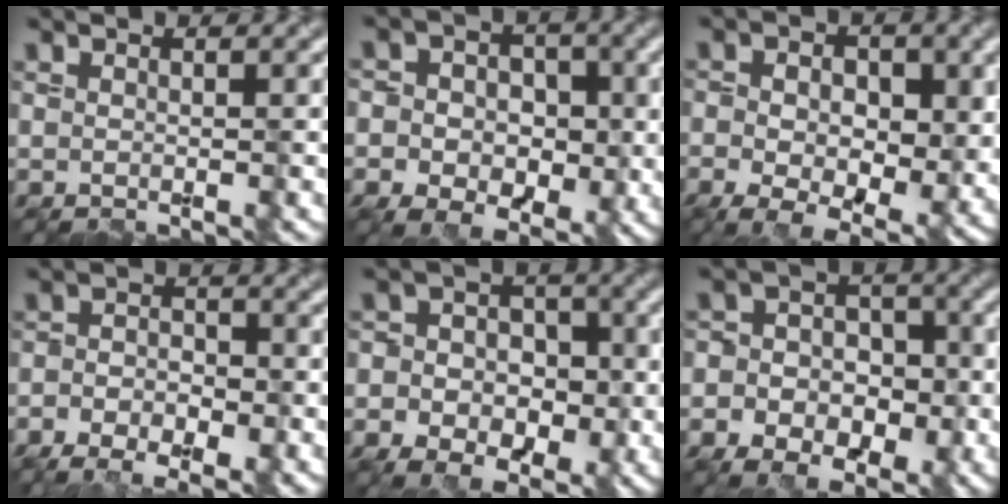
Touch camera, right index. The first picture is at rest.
{"total": 6.4, "force": [-1.8, 4.8, 3.8], "torque": [-0.036, 0.000, -0.030]}
{"total": 7.3, "force": [-1.5, 4.3, 5.7], "torque": [-0.079, -0.007, -0.015]}
{"total": 5.4, "force": [-3.5, 2.5, 3.2], "torque": [-0.055, 0.000, -0.049]}
{"total": 7.0, "force": [-2.7, 5.3, 3.7], "torque": [-0.026, 0.000, -0.050]}
{"total": 7.8, "force": [-3.7, 6.0, 3.3], "torque": [-0.033, 0.005, -0.067]}